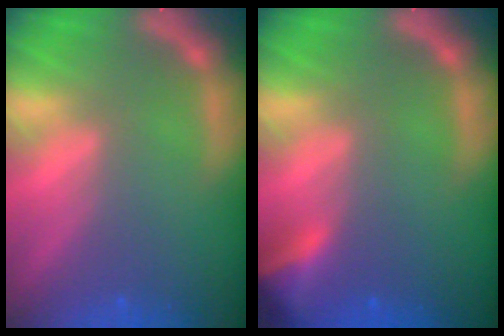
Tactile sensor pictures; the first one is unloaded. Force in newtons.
{"total": 3.9}